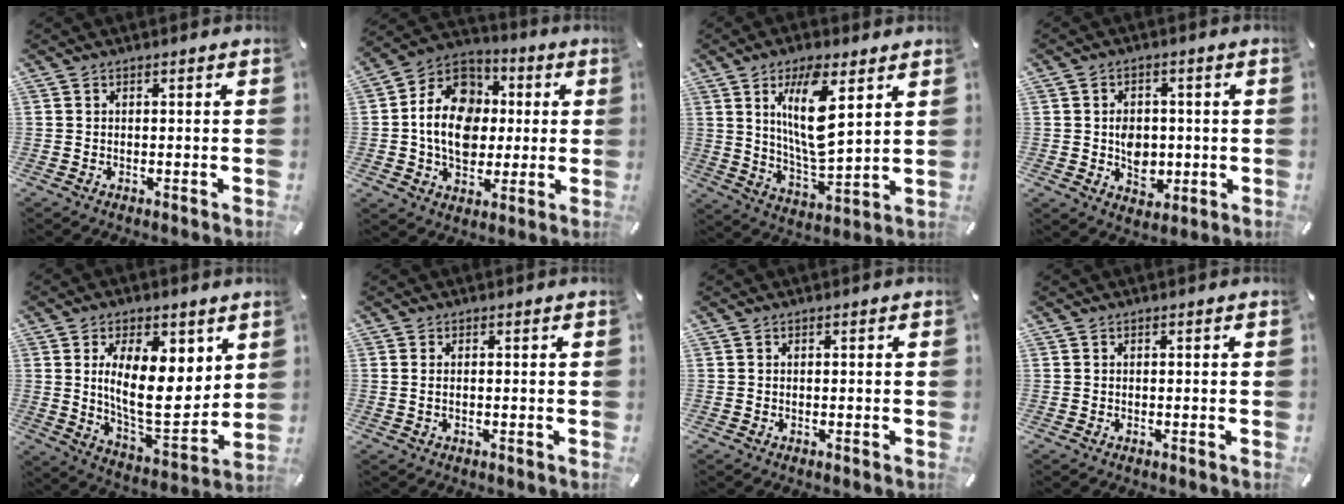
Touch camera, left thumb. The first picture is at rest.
{"total": 15.2, "force": [-0.7, 12.6, 8.4], "torque": [-0.172, 0.017, -0.012]}
{"total": 14.4, "force": [6.1, 5.0, 12.1], "torque": [-0.243, -0.024, 0.100]}
{"total": 7.1, "force": [-0.7, 5.8, 4.1], "torque": [-0.057, 0.005, -0.011]}
{"total": 16.8, "force": [4.1, 8.5, 13.9], "torque": [-0.220, -0.034, 0.068]}
{"total": 1.3, "force": [0.2, 0.2, 1.3], "torque": [-0.026, -0.003, 0.003]}
{"total": 0.0}
{"total": 0.0}